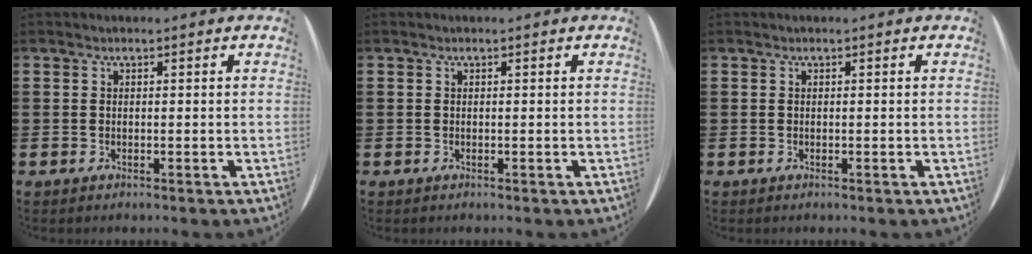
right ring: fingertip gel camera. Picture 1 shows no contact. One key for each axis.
{"total": 0.0}
{"total": 0.0}